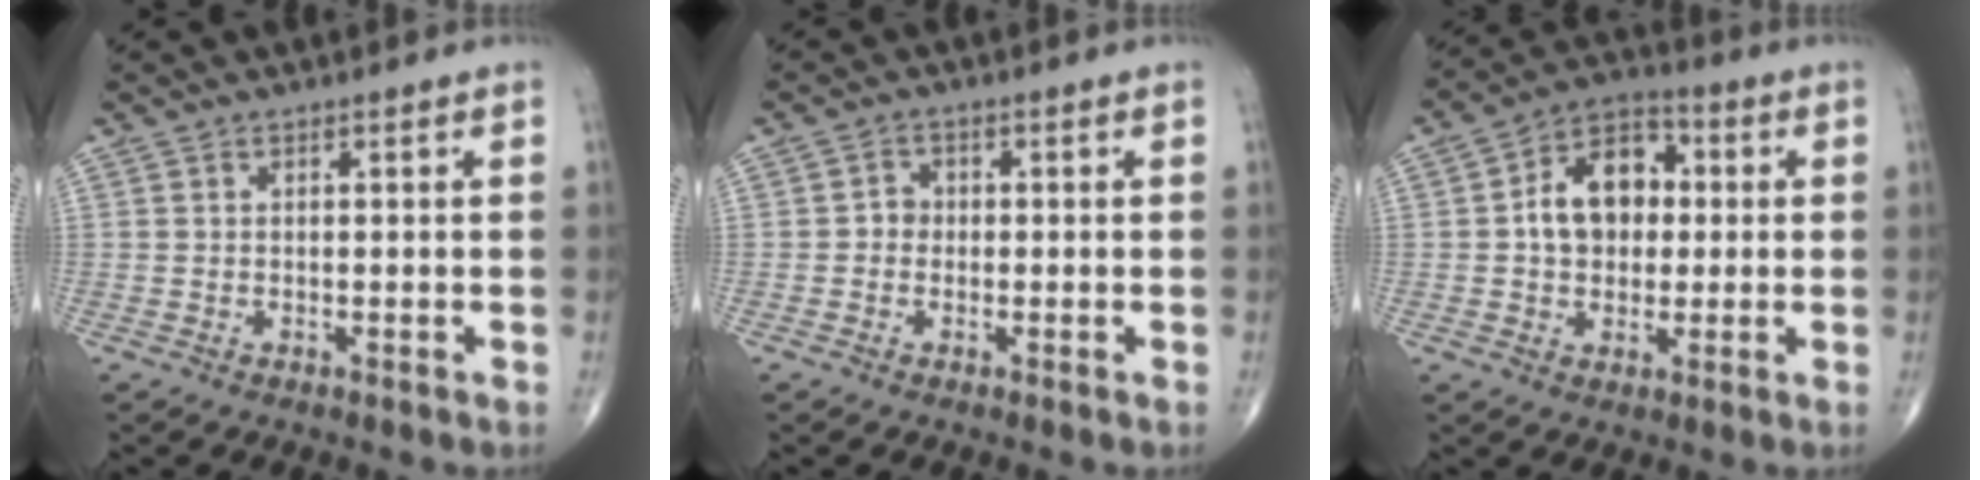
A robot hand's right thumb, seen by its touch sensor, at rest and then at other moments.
{"total": 2.0, "force": [-0.4, 1.8, 0.8], "torque": [0.003, 0.008, -0.012]}
{"total": 11.7, "force": [1.0, 8.4, 8.1], "torque": [-0.102, 0.023, 0.007]}